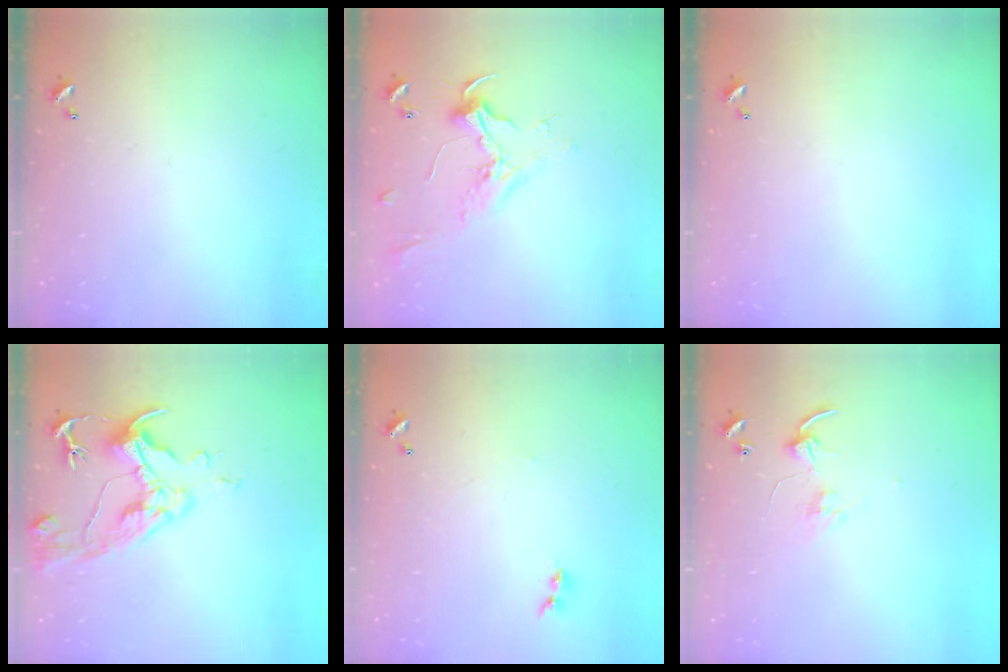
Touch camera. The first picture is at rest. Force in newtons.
{"total": 2.4, "press": 2.3, "slide": 0.8}
{"total": 0.0}
{"total": 8.7, "press": 8.5, "slide": 1.4}
{"total": 1.1, "press": 0.9, "slide": 0.5}
{"total": 3.2, "press": 3.2, "slide": 0.0}